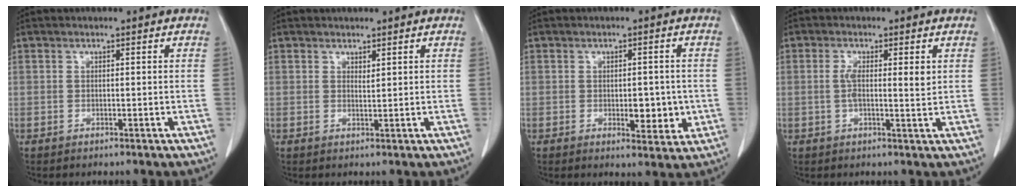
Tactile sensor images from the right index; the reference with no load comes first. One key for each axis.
{"total": 0.8, "fx": 0.6, "fy": 0.1, "fz": 0.4, "tx": -0.008, "ty": -0.008, "tz": 0.012}
{"total": 4.9, "fx": -0.7, "fy": 2.4, "fz": 4.2, "tx": -0.048, "ty": -0.004, "tz": -0.002}
{"total": 4.2, "fx": 0.8, "fy": 1.0, "fz": 4.0, "tx": -0.072, "ty": 0.001, "tz": 0.010}